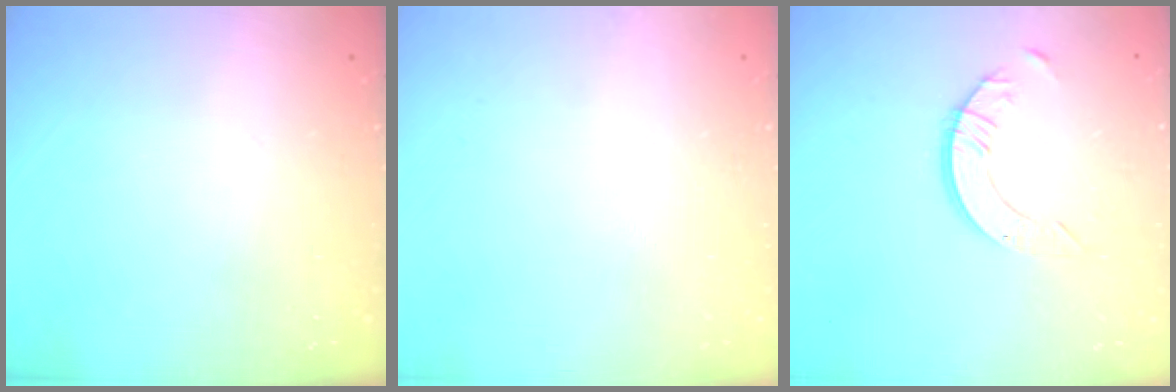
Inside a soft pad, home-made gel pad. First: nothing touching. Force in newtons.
{"total": 0.0}
{"total": 6.1, "press": 6.1, "slide": 0.6}